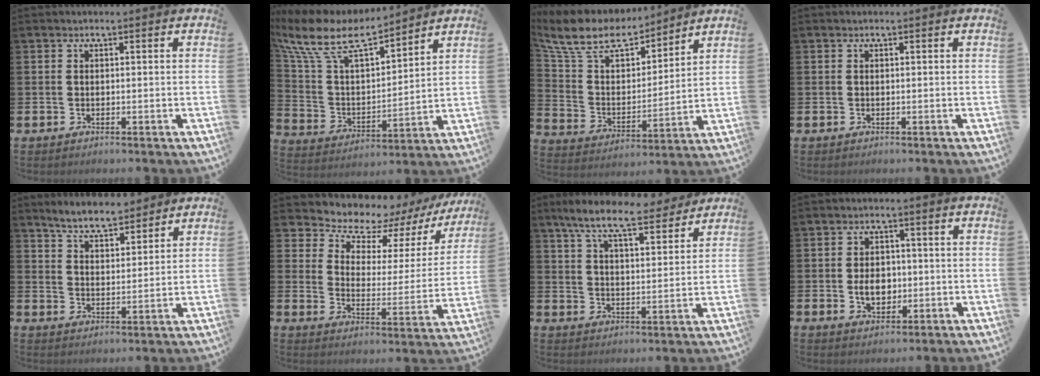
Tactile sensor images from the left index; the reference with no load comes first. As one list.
[{"total": 10.8, "force": [9.1, 3.1, 4.9], "torque": [-0.133, -0.056, 0.159]}, {"total": 11.6, "force": [10.0, 4.0, 4.1], "torque": [-0.126, -0.057, 0.180]}, {"total": 0.0}, {"total": 6.3, "force": [6.0, 1.3, 1.5], "torque": [-0.038, -0.028, 0.107]}, {"total": 8.0, "force": [6.9, 3.5, 2.1], "torque": [-0.072, -0.053, 0.118]}, {"total": 9.1, "force": [8.1, 1.7, 3.8], "torque": [-0.091, -0.039, 0.143]}, {"total": 4.2, "force": [-0.2, 2.9, 3.0], "torque": [-0.036, 0.000, -0.011]}]